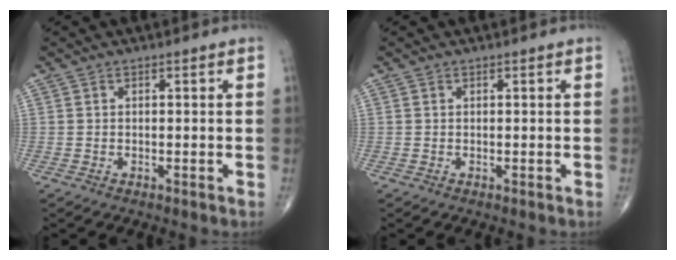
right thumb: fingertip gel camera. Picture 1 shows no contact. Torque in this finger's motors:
{"motor_torque": [-0.02, -0.23, -0.05, 0.03, -0.03]}